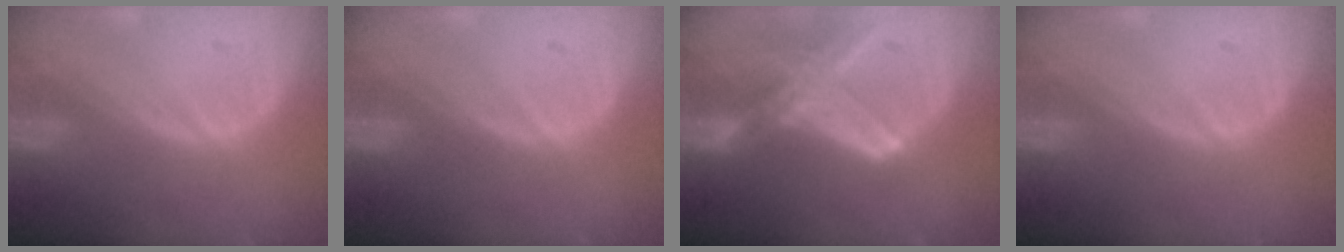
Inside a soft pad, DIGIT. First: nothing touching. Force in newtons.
{"total": 0.6, "press": 0.2, "slide": 0.5}
{"total": 8.2, "press": 7.2, "slide": 3.9}
{"total": 0.0}